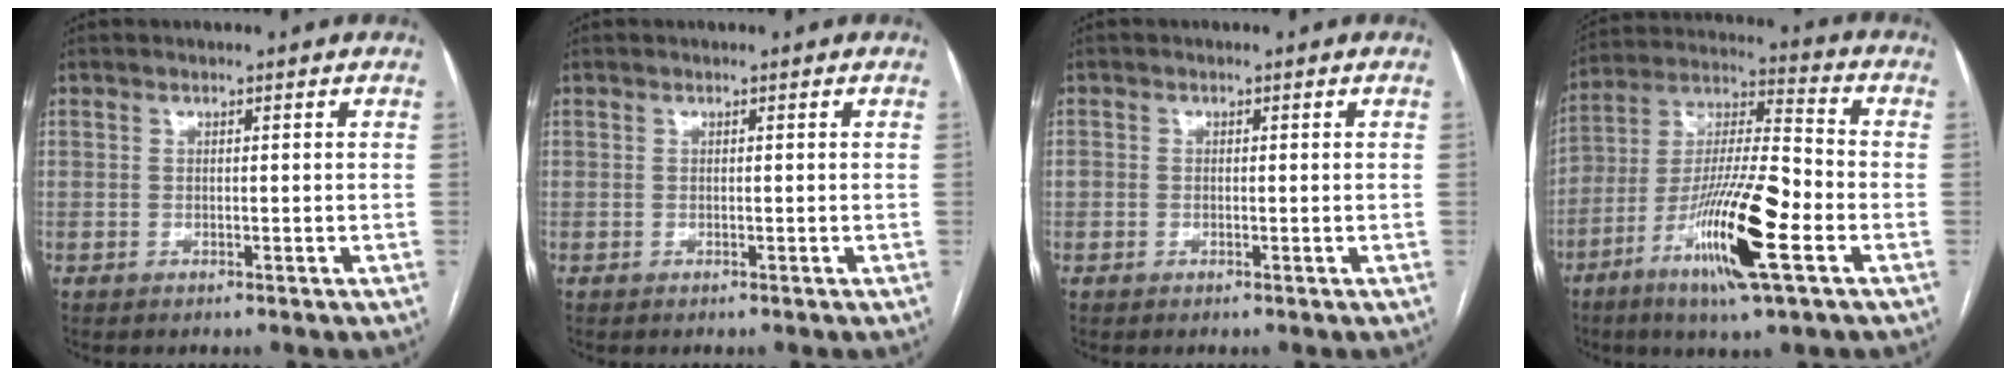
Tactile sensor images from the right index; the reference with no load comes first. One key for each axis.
{"total": 0.0}
{"total": 0.8, "fx": -0.1, "fy": 0.8, "fz": 0.2, "tx": 0.003, "ty": 0.007, "tz": -0.001}
{"total": 17.5, "fx": -7.1, "fy": 2.1, "fz": 15.8, "tx": -0.300, "ty": -0.011, "tz": -0.126}